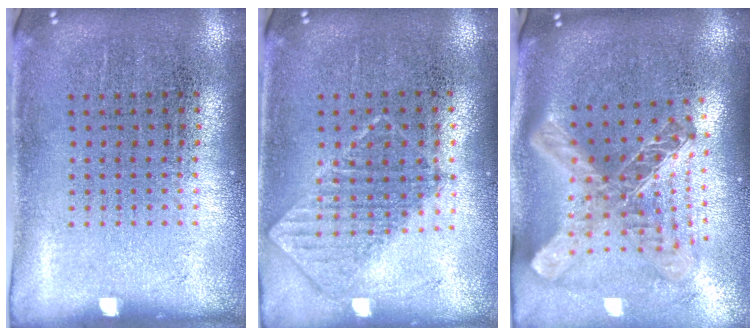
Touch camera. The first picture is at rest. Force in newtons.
{"total": 0.7, "press": 0.7, "slide": 0.1}
{"total": 2.8, "press": 2.0, "slide": 1.9}